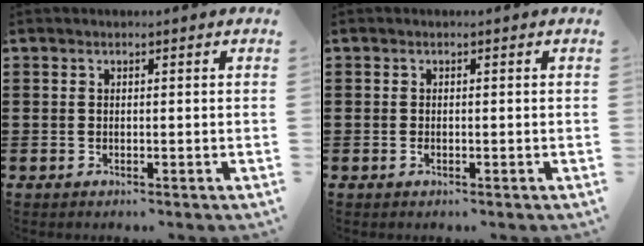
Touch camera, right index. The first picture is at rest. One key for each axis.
{"total": 0.5, "fx": -0.3, "fy": 0.2, "fz": 0.4, "tx": -0.009, "ty": -0.005, "tz": -0.004}